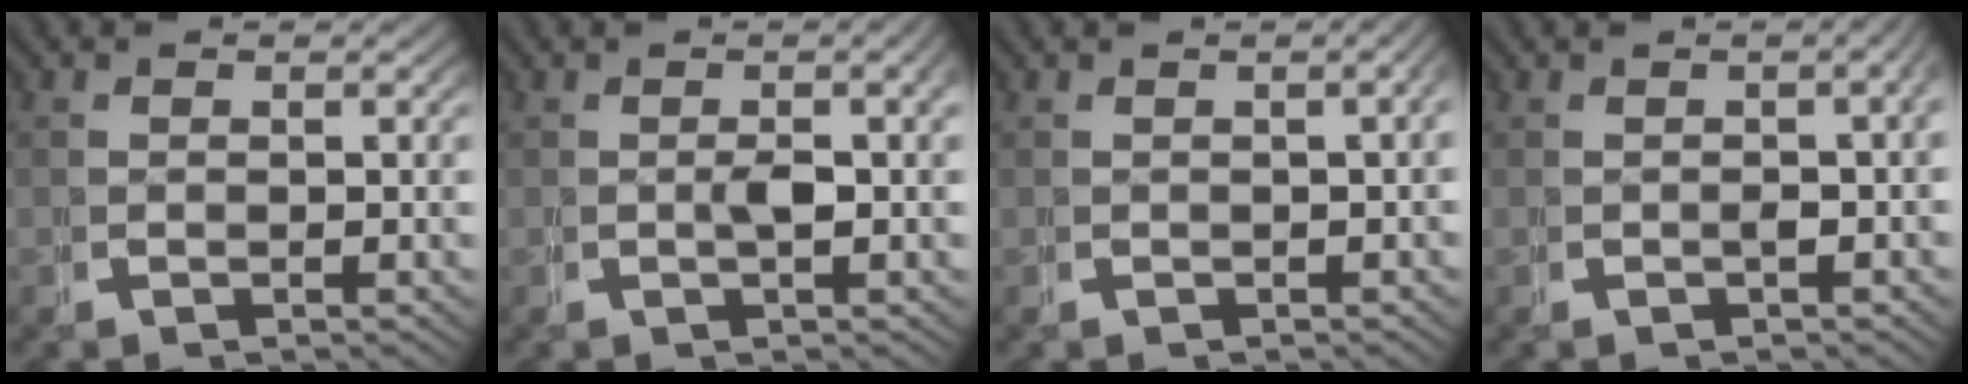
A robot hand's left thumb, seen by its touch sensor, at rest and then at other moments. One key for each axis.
{"total": 2.2, "fx": 0.1, "fy": 0.3, "fz": 2.2, "tx": -0.039, "ty": 0.004, "tz": 0.004}
{"total": 1.7, "fx": -0.4, "fy": 0.5, "fz": 1.6, "tx": -0.021, "ty": 0.006, "tz": -0.004}
{"total": 3.6, "fx": 0.1, "fy": 1.4, "fz": 3.3, "tx": -0.037, "ty": 0.020, "tz": -0.005}